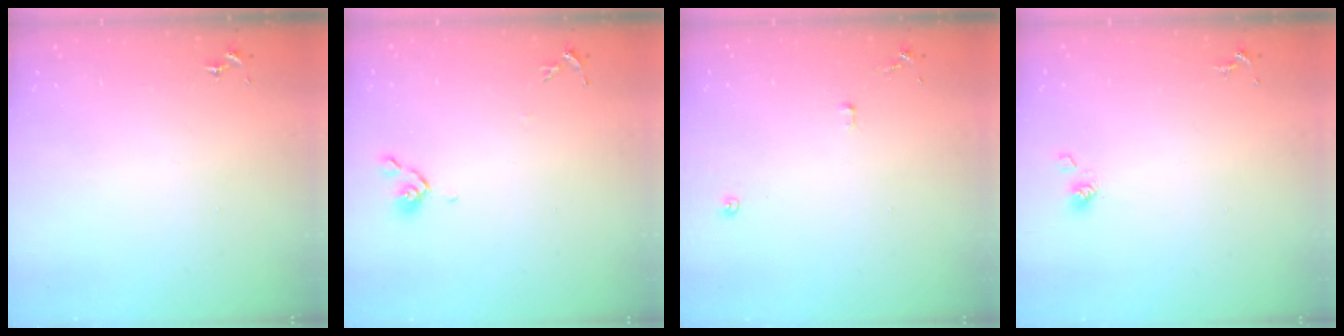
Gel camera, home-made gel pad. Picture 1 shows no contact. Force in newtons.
{"total": 5.8, "press": 5.8, "slide": 0.7}
{"total": 7.4, "press": 7.4, "slide": 0.8}
{"total": 4.4, "press": 3.7, "slide": 2.4}